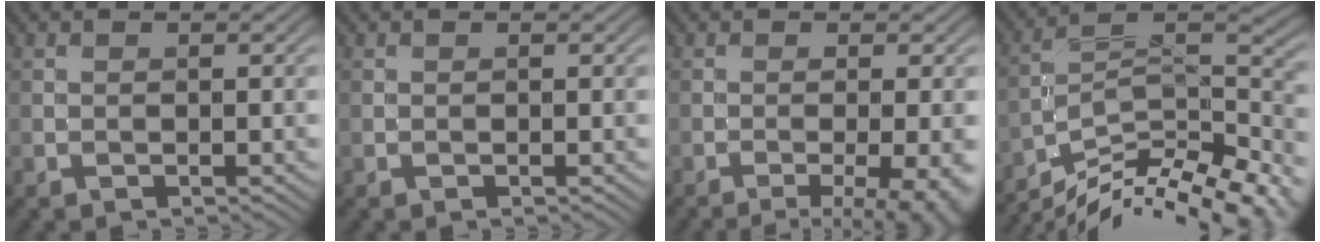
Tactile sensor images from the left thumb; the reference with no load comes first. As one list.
[{"total": 0.0}, {"total": 8.3, "force": [-4.2, 2.5, 6.7], "torque": [-0.085, -0.012, -0.045]}, {"total": 15.5, "force": [-11.9, 4.9, 8.6], "torque": [-0.162, 0.006, -0.184]}]